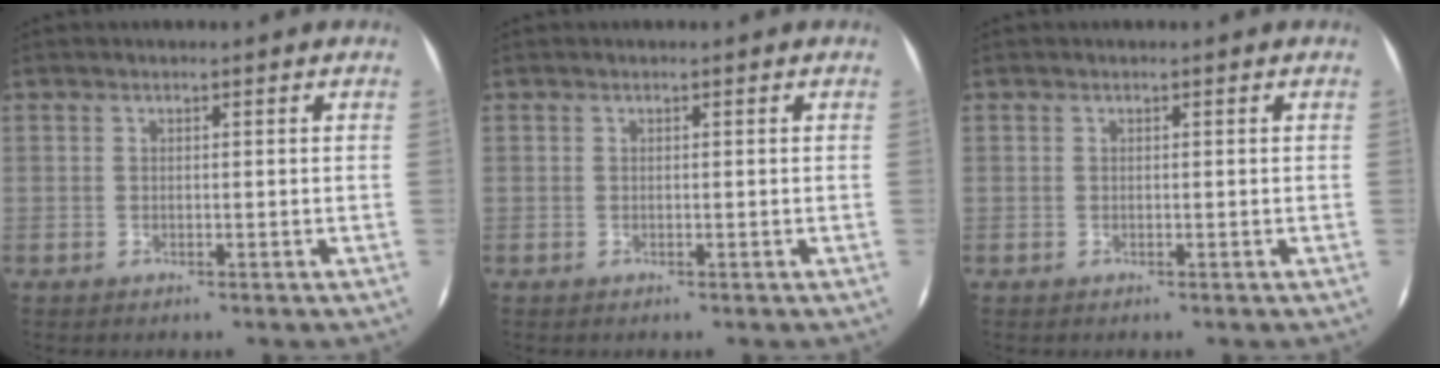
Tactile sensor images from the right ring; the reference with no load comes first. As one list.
[{"total": 0.0}, {"total": 0.0}]